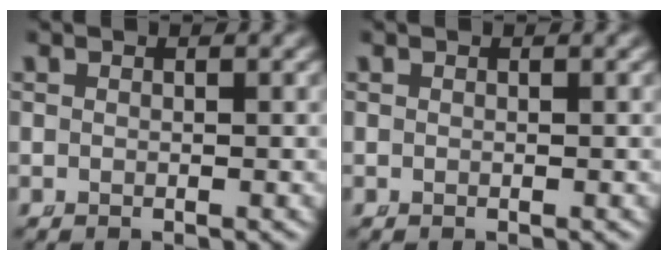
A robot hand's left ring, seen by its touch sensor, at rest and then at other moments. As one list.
[{"total": 0.0}]